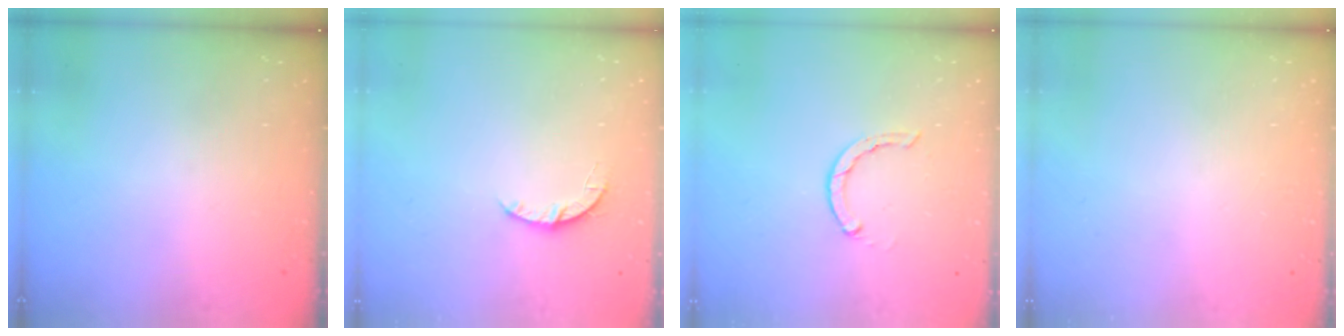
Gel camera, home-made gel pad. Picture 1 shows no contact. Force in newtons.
{"total": 3.3, "press": 3.2, "slide": 0.5}
{"total": 1.5, "press": 1.5, "slide": 0.2}
{"total": 2.7, "press": 2.7, "slide": 0.2}